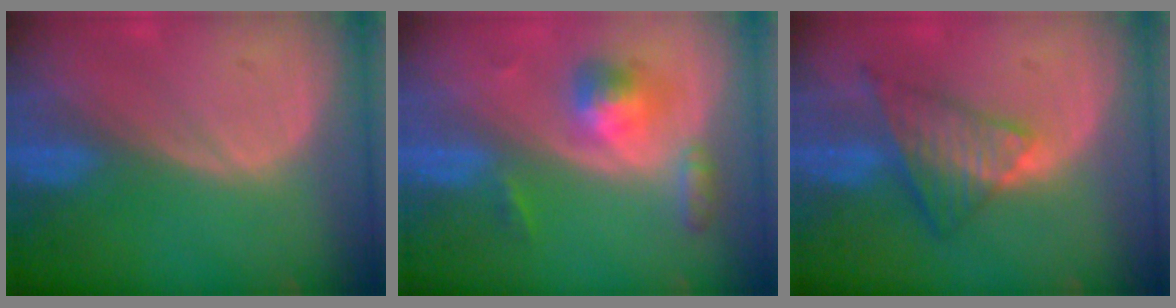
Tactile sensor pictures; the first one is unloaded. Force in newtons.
{"total": 5.3, "press": 5.0, "slide": 1.7}
{"total": 7.6, "press": 6.4, "slide": 4.1}